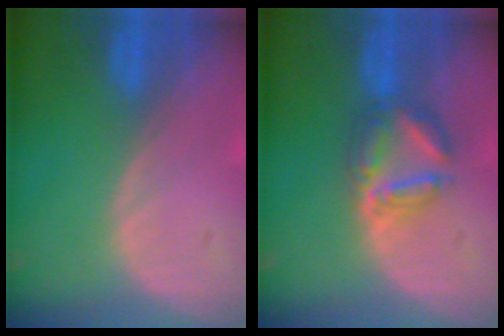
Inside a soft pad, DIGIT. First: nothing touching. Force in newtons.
{"total": 5.7, "press": 5.7, "slide": 1.0}